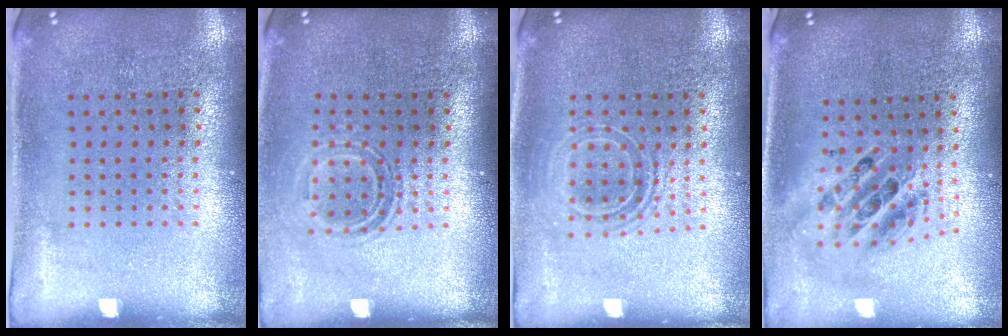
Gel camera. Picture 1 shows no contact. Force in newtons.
{"total": 1.4, "press": 1.0, "slide": 1.0}
{"total": 1.7, "press": 1.3, "slide": 1.0}
{"total": 2.0, "press": 1.6, "slide": 1.2}